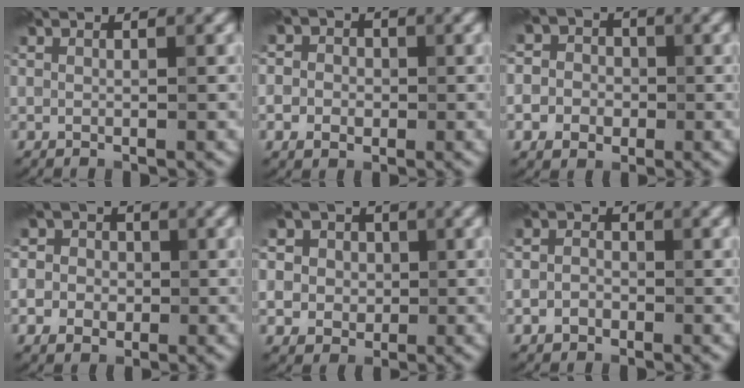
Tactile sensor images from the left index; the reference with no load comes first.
{"total": 3.9, "force": [0.0, 3.5, 1.7], "torque": [-0.004, 0.008, -0.026]}
{"total": 6.2, "force": [-1.1, 5.7, 1.9], "torque": [-0.020, 0.010, -0.052]}
{"total": 6.4, "force": [0.0, 5.9, 2.4], "torque": [-0.032, 0.023, -0.037]}
{"total": 10.2, "force": [3.3, 8.7, 4.2], "torque": [-0.092, 0.033, 0.025]}
{"total": 2.1, "force": [-0.7, 1.8, 0.9], "torque": [-0.001, -0.002, -0.021]}